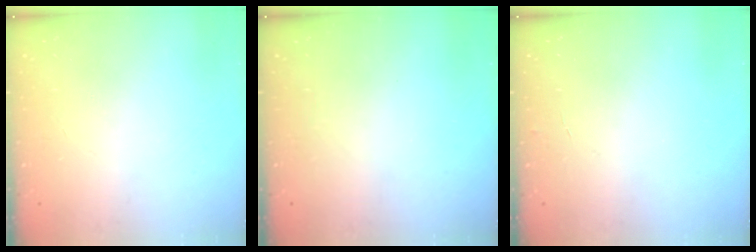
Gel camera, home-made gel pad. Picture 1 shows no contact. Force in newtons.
{"total": 0.0}
{"total": 2.5, "press": 2.5, "slide": 0.2}